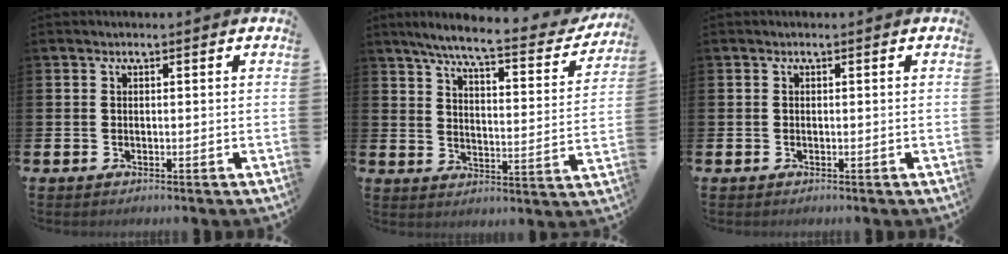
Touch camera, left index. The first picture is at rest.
{"total": 7.2, "force": [6.3, 0.5, 3.5], "torque": [-0.086, -0.042, 0.099]}
{"total": 0.0}